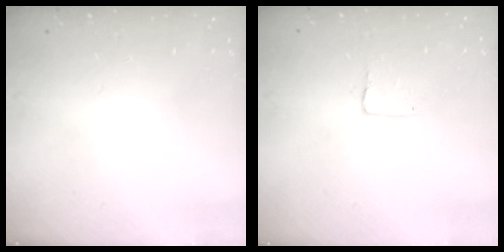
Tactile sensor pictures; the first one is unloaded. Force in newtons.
{"total": 2.0, "press": 2.0, "slide": 0.2}